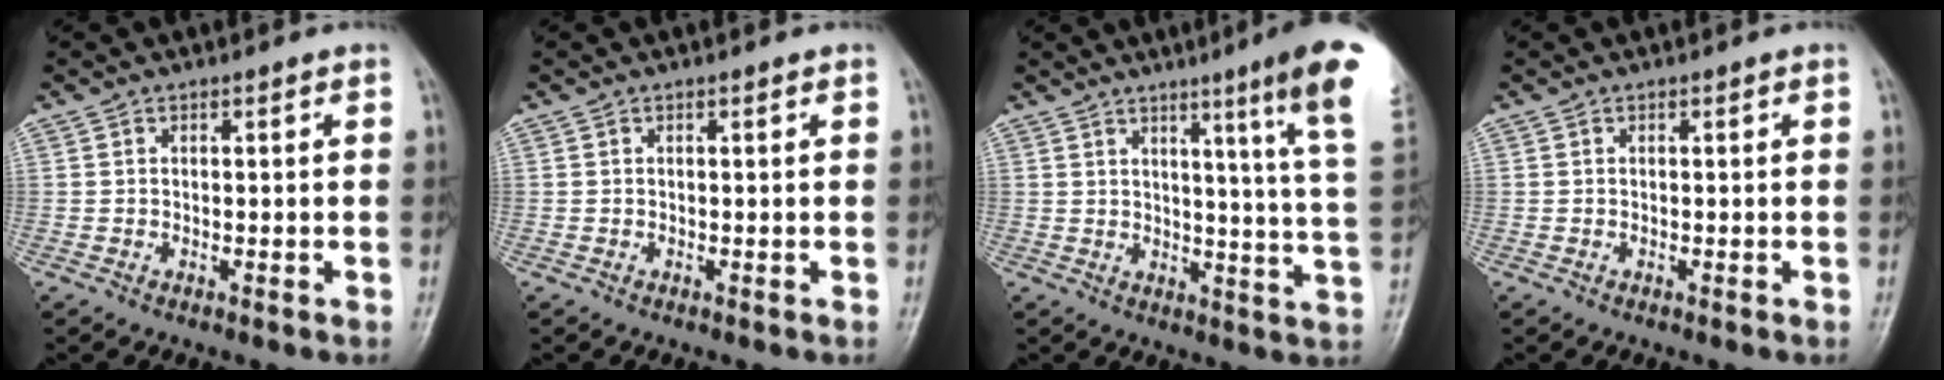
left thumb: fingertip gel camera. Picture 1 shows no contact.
{"total": 0.0}
{"total": 15.3, "force": [8.4, -0.4, 12.7], "torque": [-0.160, -0.052, 0.094]}
{"total": 0.0}